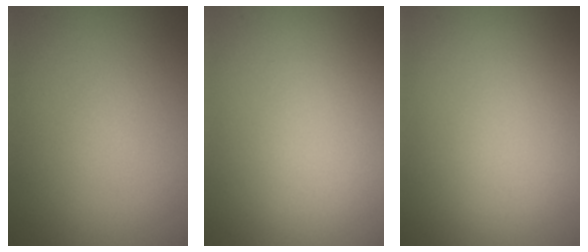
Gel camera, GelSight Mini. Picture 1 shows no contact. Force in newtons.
{"total": 0.0}
{"total": 0.0}